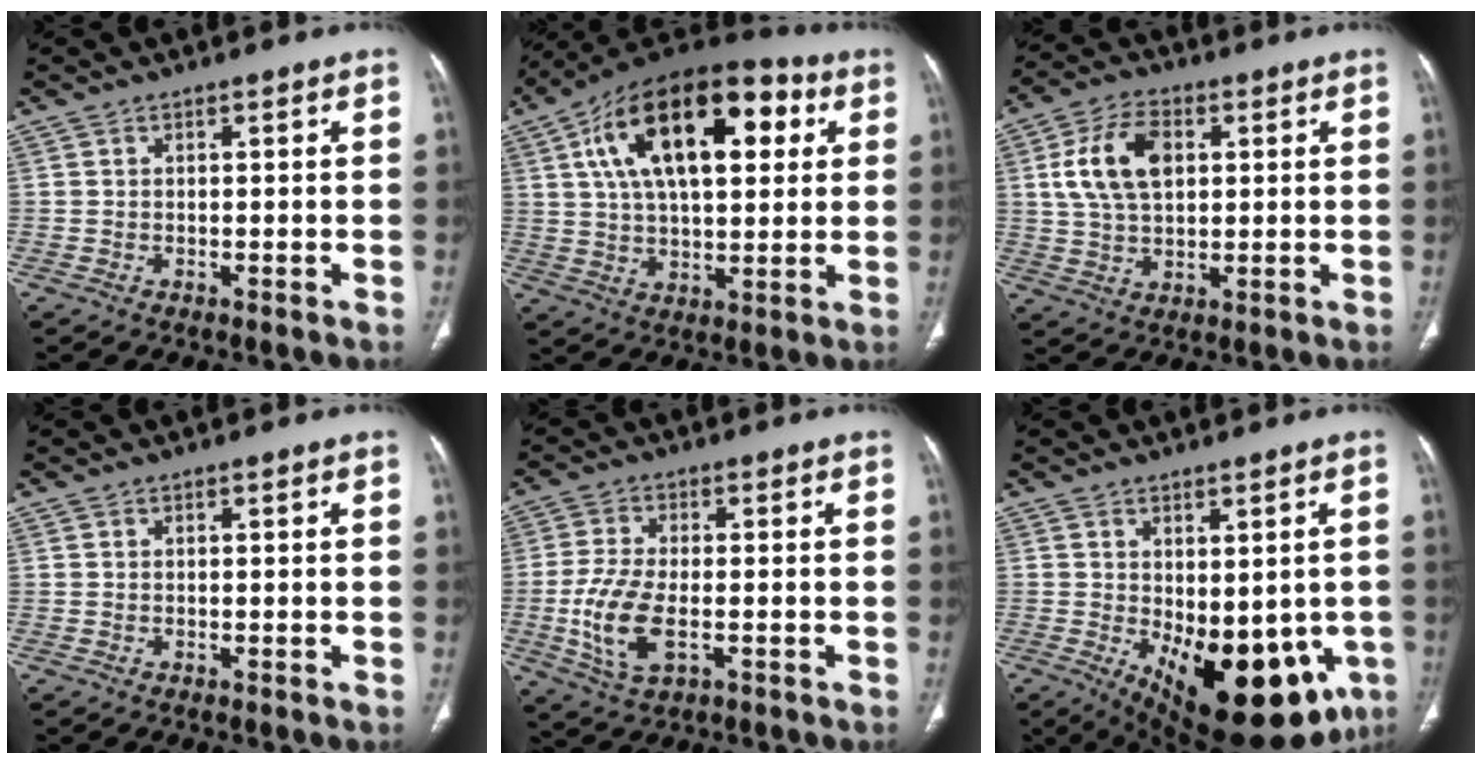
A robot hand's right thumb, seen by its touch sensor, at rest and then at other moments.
{"total": 24.9, "force": [7.7, 12.5, 20.1], "torque": [-0.317, 0.017, 0.117]}
{"total": 11.7, "force": [2.8, 7.2, 8.8], "torque": [-0.157, 0.005, 0.052]}
{"total": 0.0}
{"total": 10.6, "force": [-2.5, 5.2, 9.0], "torque": [-0.195, 0.000, -0.044]}
{"total": 21.7, "force": [-6.9, 11.1, 17.3], "torque": [-0.186, -0.020, -0.069]}